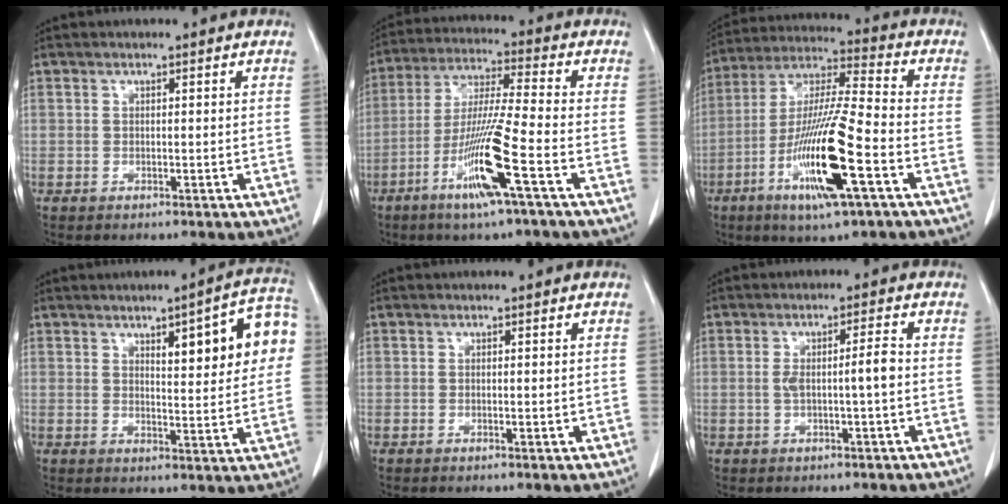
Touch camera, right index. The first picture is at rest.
{"total": 12.6, "force": [-5.6, -0.9, 11.3], "torque": [-0.224, -0.018, -0.109]}
{"total": 16.8, "force": [-6.3, 0.8, 15.6], "torque": [-0.309, -0.019, -0.116]}
{"total": 11.7, "force": [3.8, 2.6, 10.8], "torque": [-0.131, 0.019, 0.046]}
{"total": 1.1, "force": [-0.1, 0.3, 1.1], "torque": [-0.014, -0.003, 0.001]}
{"total": 4.0, "force": [-0.3, 0.2, 4.0], "torque": [-0.074, 0.010, -0.001]}